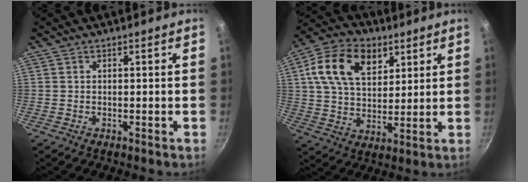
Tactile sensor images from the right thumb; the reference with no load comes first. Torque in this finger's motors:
{"motor_torque": [-0.73, 1.27, 0.31, -0.16, 0.22]}